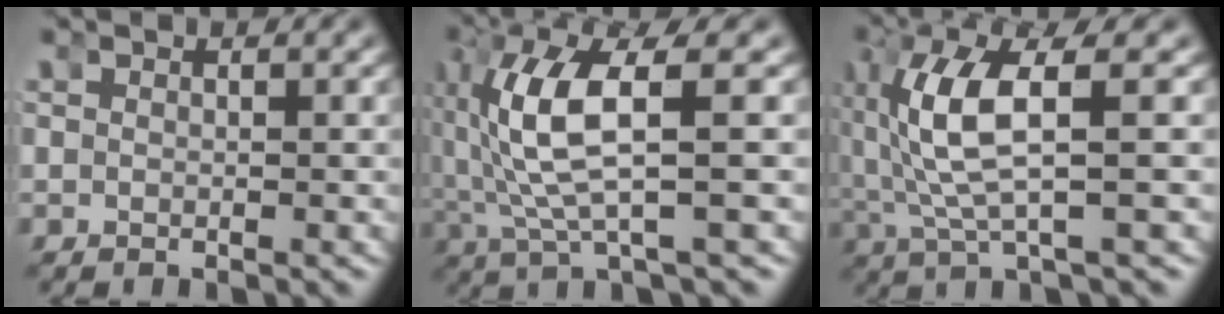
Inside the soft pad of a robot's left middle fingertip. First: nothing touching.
{"total": 8.2, "force": [0.2, 3.0, 7.6], "torque": [-0.160, 0.001, 0.009]}
{"total": 7.2, "force": [0.2, 2.4, 6.8], "torque": [-0.148, 0.000, 0.011]}